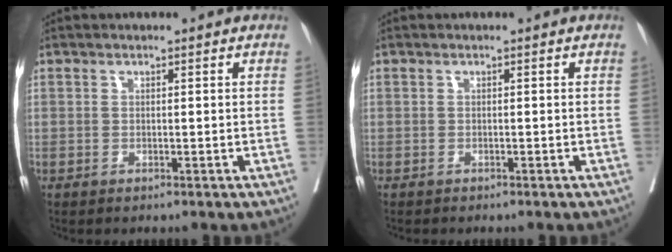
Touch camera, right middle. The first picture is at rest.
{"total": 0.7, "force": [-0.6, 0.2, 0.1], "torque": [-0.007, -0.001, -0.014]}